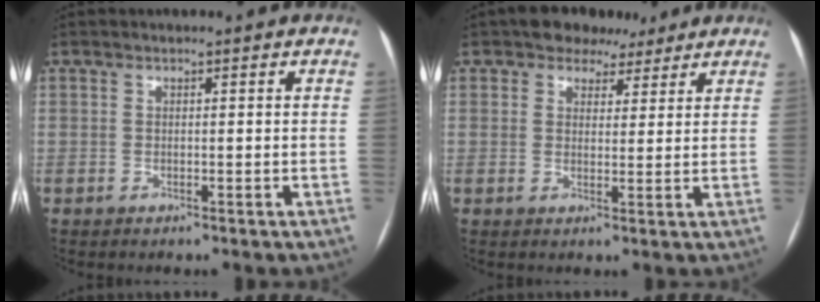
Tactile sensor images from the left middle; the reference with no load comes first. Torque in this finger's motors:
{"motor_torque": [0.11, -0.10, 0.03, 0.01]}